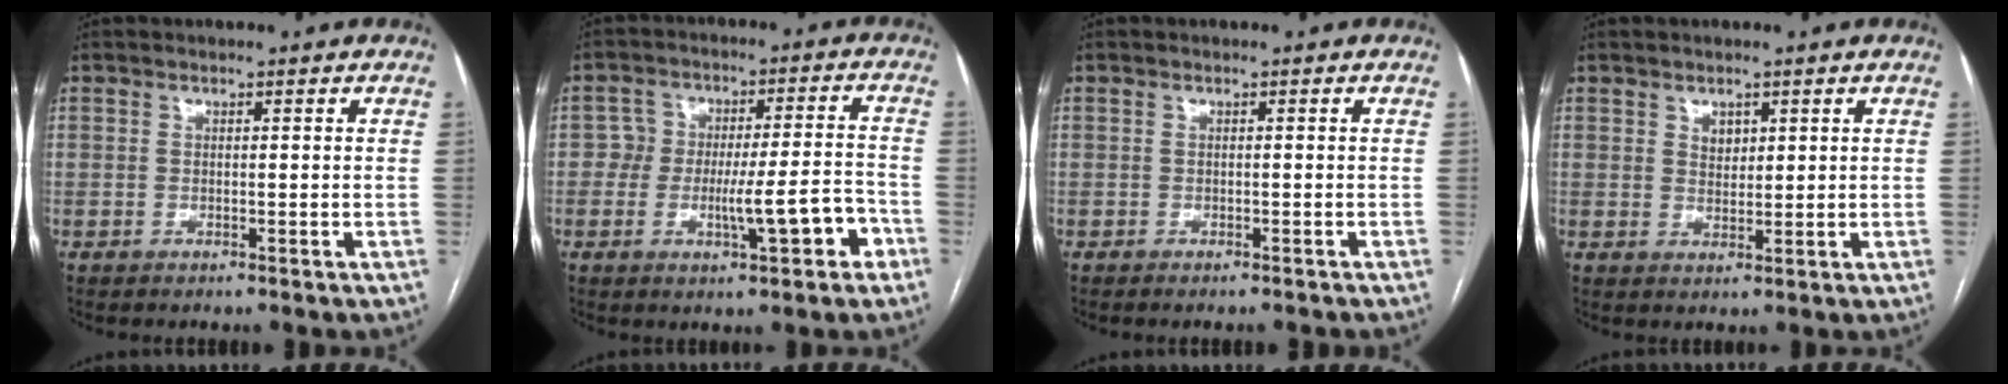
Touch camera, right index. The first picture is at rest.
{"total": 8.7, "force": [-3.7, 2.8, 7.3], "torque": [-0.108, 0.027, -0.051]}
{"total": 2.3, "force": [-2.2, 0.2, 0.7], "torque": [-0.007, -0.003, -0.028]}
{"total": 2.2, "force": [1.2, 1.5, 1.2], "torque": [-0.022, 0.000, 0.024]}